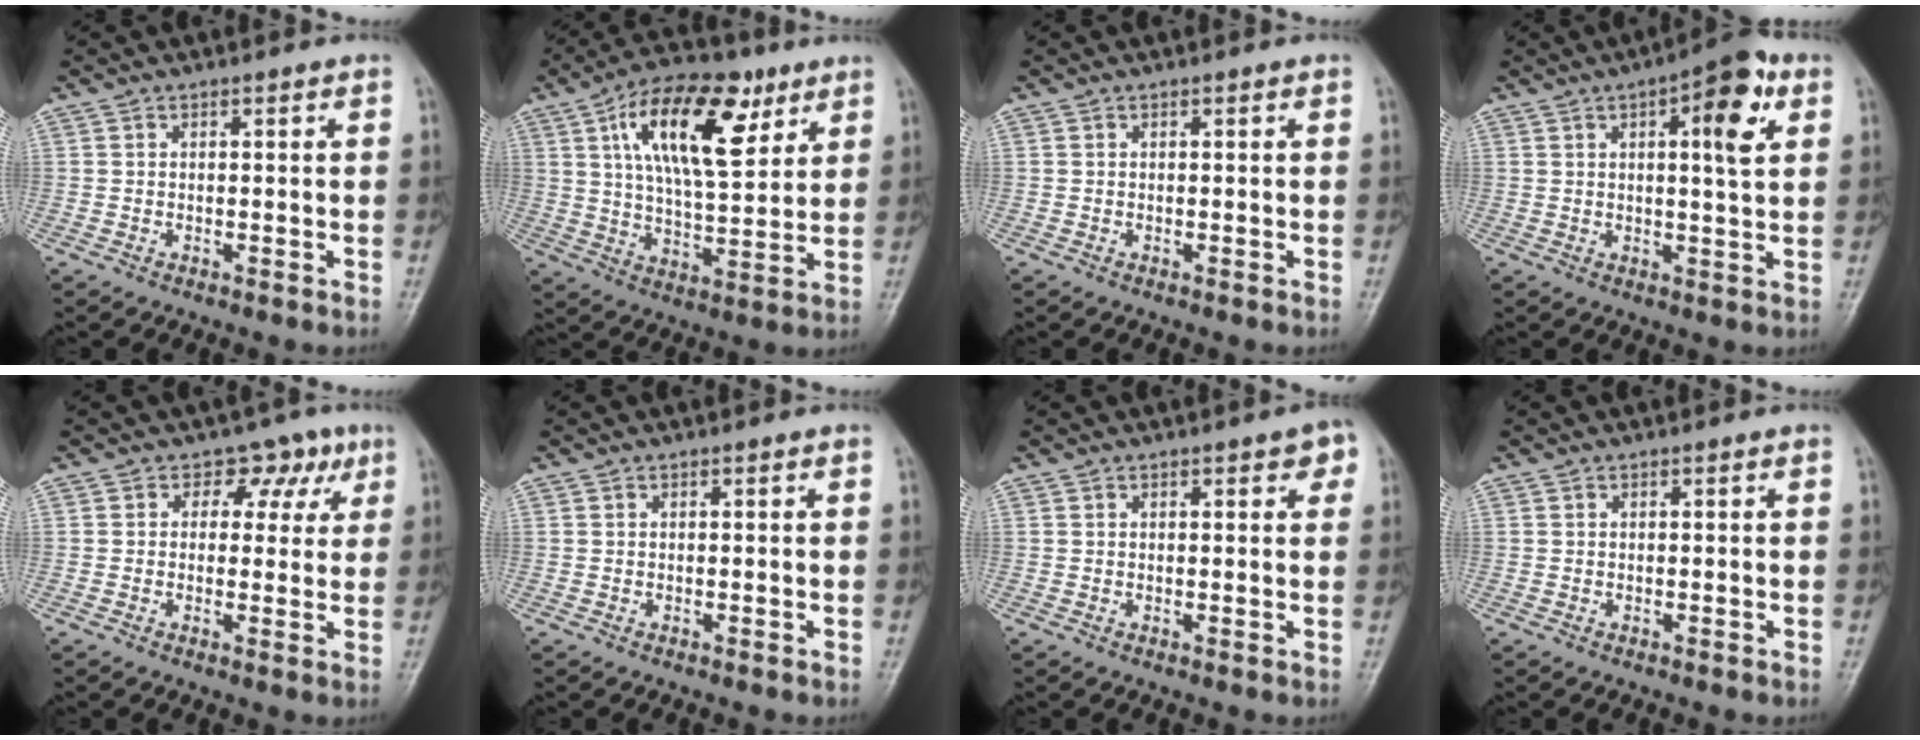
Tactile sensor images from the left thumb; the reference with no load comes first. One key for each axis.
{"total": 18.2, "fx": 7.8, "fy": 8.3, "fz": 14.2, "tx": -0.207, "ty": -0.020, "tz": 0.129}
{"total": 0.0}
{"total": 10.0, "fx": 3.7, "fy": 3.1, "fz": 8.8, "tx": -0.107, "ty": -0.001, "tz": 0.046}
{"total": 5.6, "fx": 2.4, "fy": 4.5, "fz": 2.3, "tx": 0.014, "ty": 0.002, "tz": 0.022}
{"total": 0.0}
{"total": 3.6, "fx": 1.6, "fy": 1.5, "fz": 2.8, "tx": -0.017, "ty": 0.000, "tz": 0.012}
{"total": 0.0}